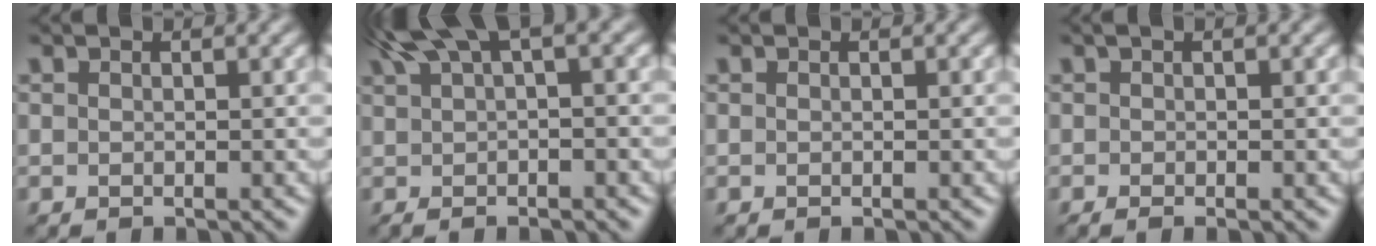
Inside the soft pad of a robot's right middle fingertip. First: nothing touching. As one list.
[{"total": 6.6, "force": [2.5, 1.8, 5.9], "torque": [-0.100, 0.017, 0.045]}, {"total": 0.0}, {"total": 2.0, "force": [-0.2, 0.5, 1.9], "torque": [-0.033, -0.004, -0.004]}]